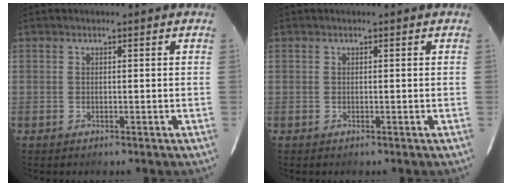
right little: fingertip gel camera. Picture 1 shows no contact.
{"total": 0.0}